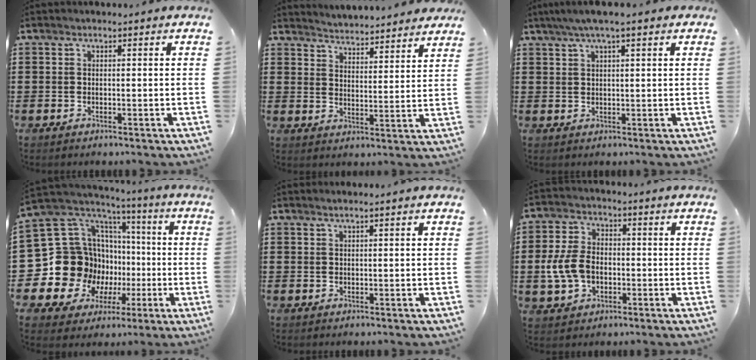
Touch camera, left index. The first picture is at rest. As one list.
[{"total": 4.1, "force": [4.1, -0.2, -0.3], "torque": [-0.014, -0.028, 0.071]}, {"total": 3.9, "force": [2.1, 0.4, 3.2], "torque": [-0.063, 0.005, 0.038]}, {"total": 18.5, "force": [-2.7, 17.2, 6.3], "torque": [-0.176, -0.052, 0.011]}, {"total": 0.8, "force": [0.5, -0.1, 0.7], "torque": [-0.011, -0.001, 0.008]}, {"total": 7.3, "force": [-1.1, 5.1, 5.2], "torque": [-0.138, 0.000, -0.029]}]